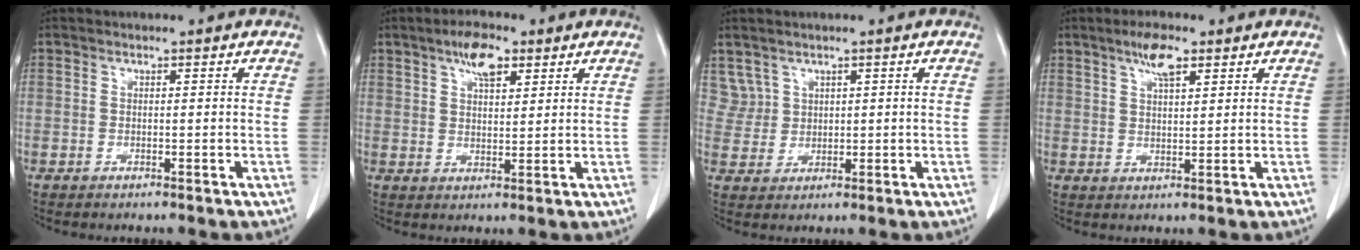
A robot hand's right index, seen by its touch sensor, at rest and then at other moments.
{"total": 5.6, "force": [3.3, 2.1, 4.0], "torque": [-0.076, 0.008, 0.056]}
{"total": 3.5, "force": [2.2, 2.7, -0.4], "torque": [0.016, 0.008, 0.047]}
{"total": 4.8, "force": [3.0, 1.1, 3.6], "torque": [-0.072, 0.006, 0.054]}